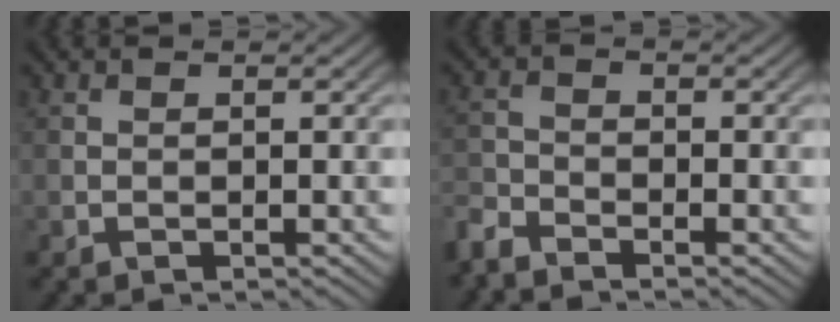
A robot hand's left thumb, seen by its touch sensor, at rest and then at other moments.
{"total": 3.2, "force": [-3.0, 0.7, 0.8], "torque": [-0.021, -0.008, -0.076]}